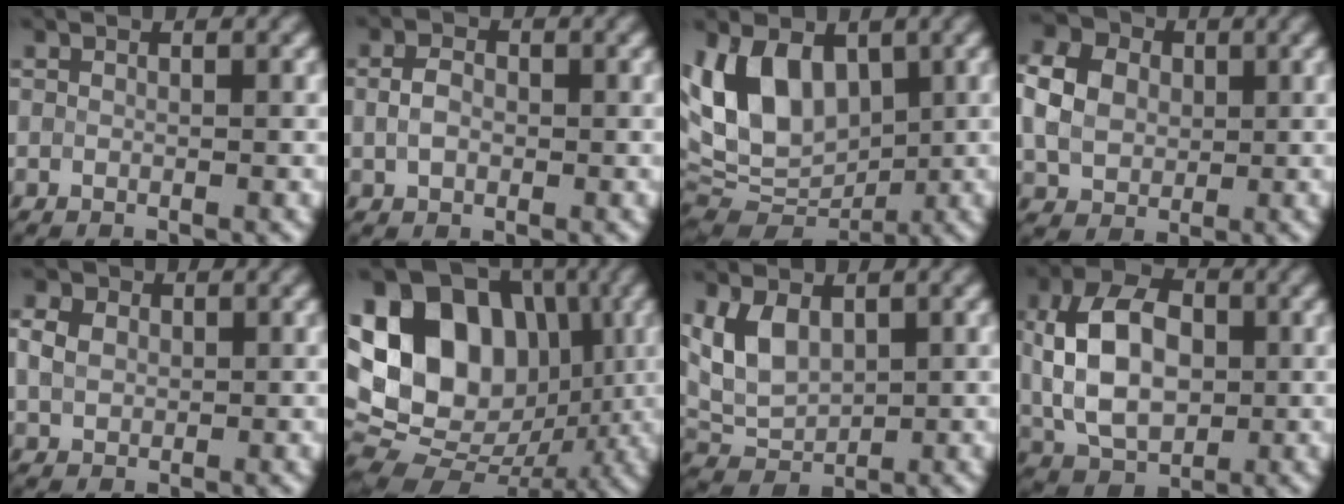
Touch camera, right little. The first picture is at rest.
{"total": 2.3, "force": [0.0, 1.6, 1.6], "torque": [-0.036, 0.006, -0.004]}
{"total": 10.4, "force": [2.4, 6.9, 7.4], "torque": [-0.141, 0.003, 0.037]}
{"total": 5.9, "force": [0.8, 4.7, 3.4], "torque": [-0.088, 0.015, 0.015]}
{"total": 3.3, "force": [0.8, 2.5, 1.8], "torque": [-0.043, 0.016, 0.011]}
{"total": 17.2, "force": [2.8, 13.2, 10.7], "torque": [-0.189, 0.032, 0.041]}
{"total": 4.4, "force": [1.3, 2.8, 3.1], "torque": [-0.067, 0.004, 0.027]}
{"total": 9.2, "force": [0.9, 6.2, 6.7], "torque": [-0.140, 0.012, 0.011]}